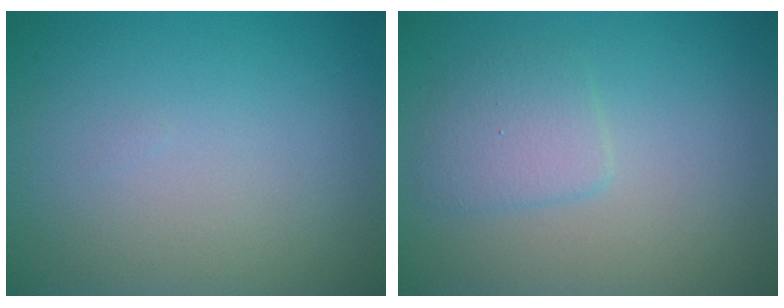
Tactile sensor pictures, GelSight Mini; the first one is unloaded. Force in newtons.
{"total": 2.2, "press": 2.2, "slide": 0.1}